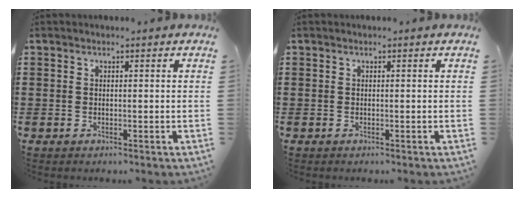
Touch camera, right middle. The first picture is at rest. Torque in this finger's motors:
{"motor_torque": [0.40, -0.21, 0.08, 0.01]}